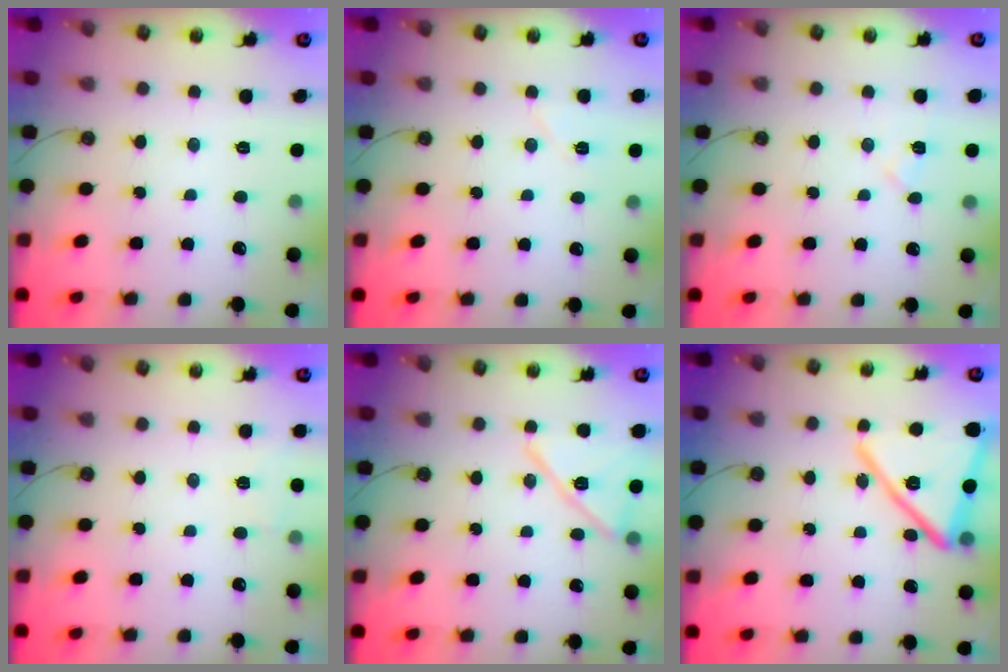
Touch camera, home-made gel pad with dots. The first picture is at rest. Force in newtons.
{"total": 5.7, "press": 5.1, "slide": 2.4}
{"total": 6.2, "press": 5.8, "slide": 2.1}
{"total": 3.6, "press": 2.5, "slide": 2.6}
{"total": 13.5, "press": 13.5, "slide": 0.7}
{"total": 20.3, "press": 20.2, "slide": 1.3}